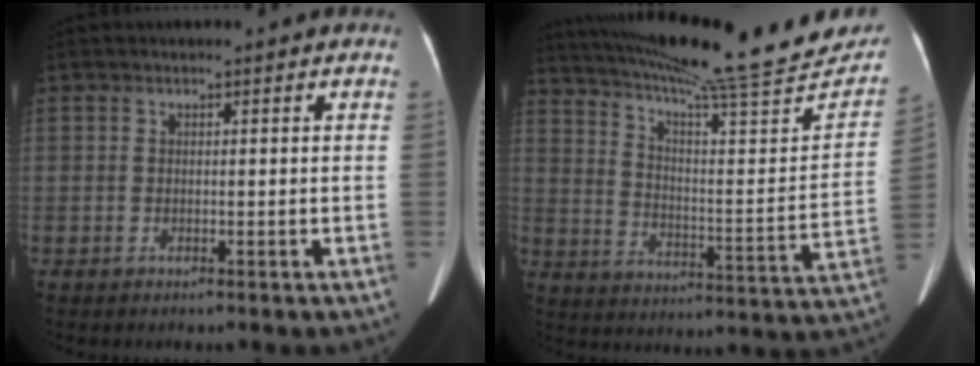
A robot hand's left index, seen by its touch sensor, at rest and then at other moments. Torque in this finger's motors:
{"motor_torque": [0.19, -0.77, 0.30, 0.10]}